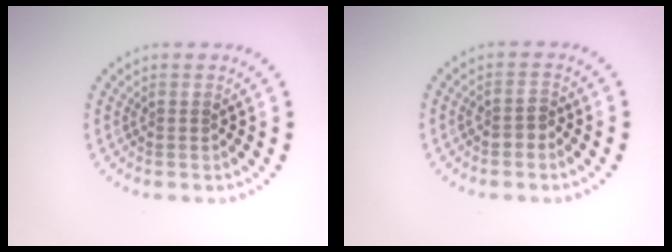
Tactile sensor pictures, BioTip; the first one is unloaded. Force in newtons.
{"total": 1.3, "press": 1.2, "slide": 0.5}